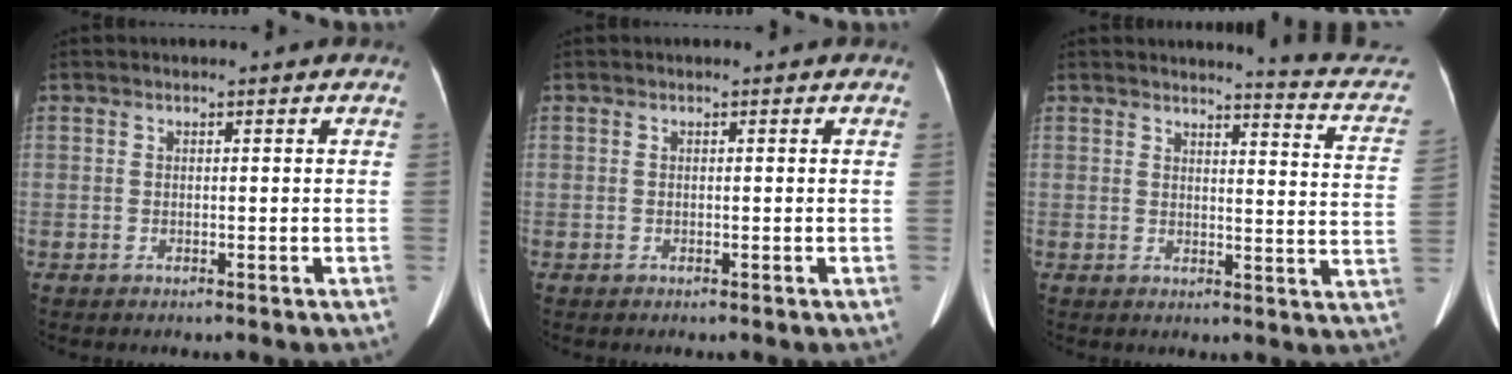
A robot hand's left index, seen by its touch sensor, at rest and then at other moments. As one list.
[{"total": 0.0}, {"total": 10.6, "force": [10.2, 0.0, 2.9], "torque": [-0.029, -0.069, 0.090]}]